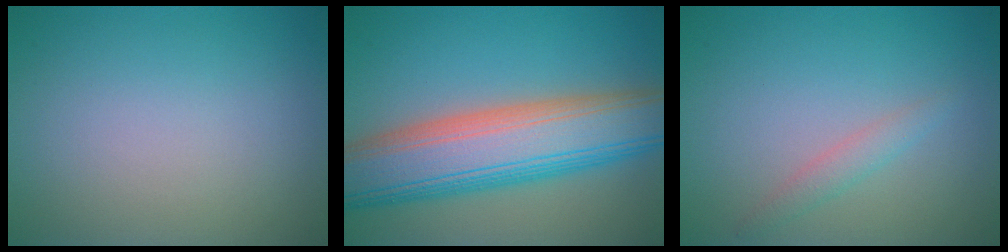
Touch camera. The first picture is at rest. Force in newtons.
{"total": 11.4, "press": 11.4, "slide": 0.4}
{"total": 1.3, "press": 1.3, "slide": 0.1}